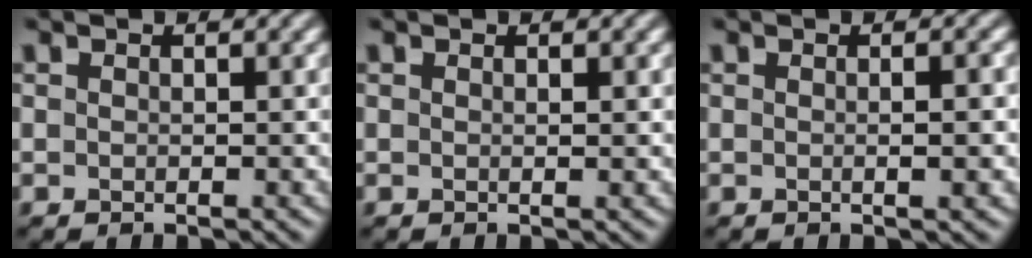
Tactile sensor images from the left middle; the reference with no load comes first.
{"total": 0.7, "force": [0.2, 0.1, 0.6], "torque": [-0.005, 0.002, 0.001]}
{"total": 2.9, "force": [0.1, 0.9, 2.7], "torque": [-0.022, 0.005, -0.009]}